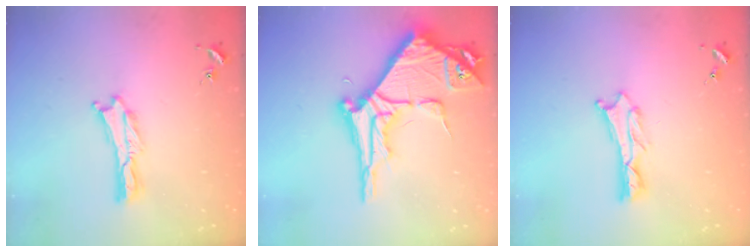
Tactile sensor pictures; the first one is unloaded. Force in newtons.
{"total": 11.0, "press": 10.9, "slide": 1.2}
{"total": 1.1, "press": 1.0, "slide": 0.2}